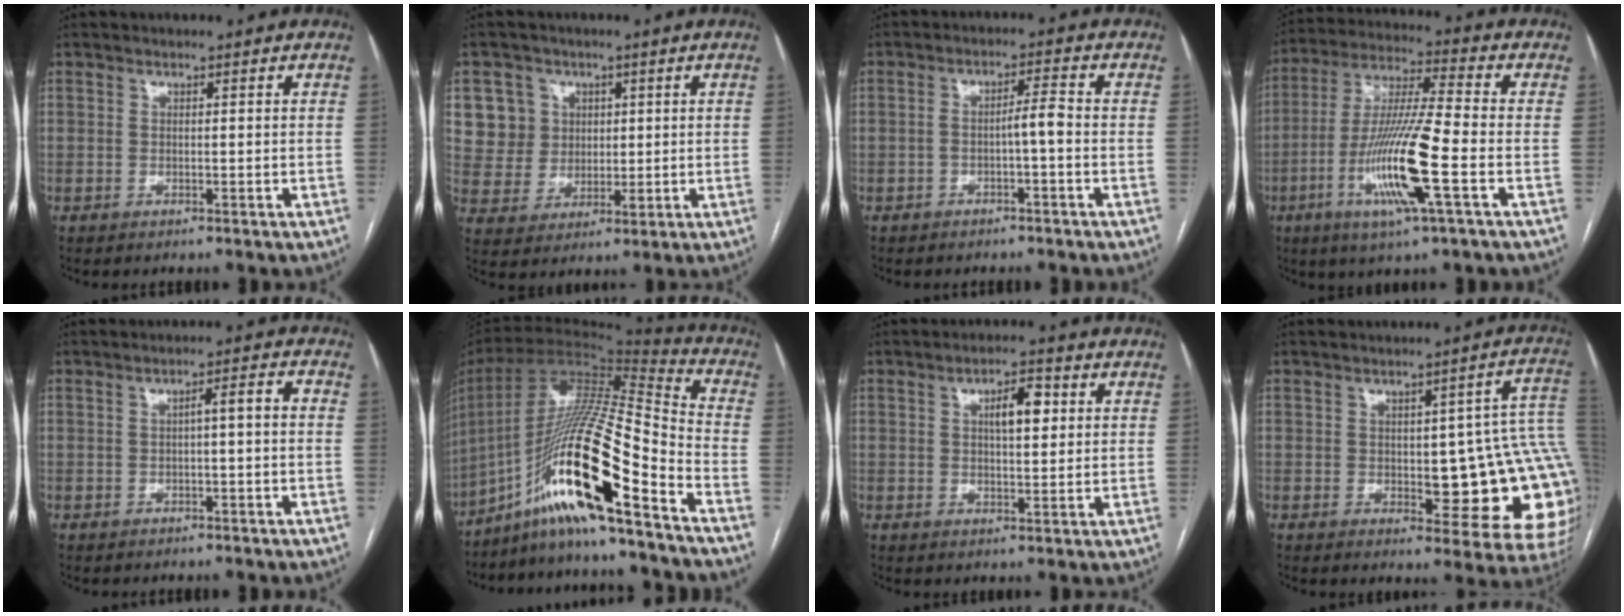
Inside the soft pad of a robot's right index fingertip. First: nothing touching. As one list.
[{"total": 8.4, "force": [2.9, 7.8, 1.2], "torque": [-0.023, 0.020, 0.063]}, {"total": 3.3, "force": [-1.1, 0.2, 3.1], "torque": [-0.049, 0.011, -0.017]}, {"total": 15.1, "force": [-4.8, 0.2, 14.3], "torque": [-0.288, -0.014, -0.094]}, {"total": 3.1, "force": [-0.4, 0.4, 3.0], "torque": [-0.043, 0.015, -0.005]}, {"total": 21.3, "force": [-12.8, 1.0, 17.0], "torque": [-0.330, -0.005, -0.234]}, {"total": 5.5, "force": [1.6, 1.8, 4.9], "torque": [-0.081, 0.011, 0.026]}, {"total": 17.9, "force": [-0.3, 5.3, 17.1], "torque": [-0.131, 0.023, 0.007]}]